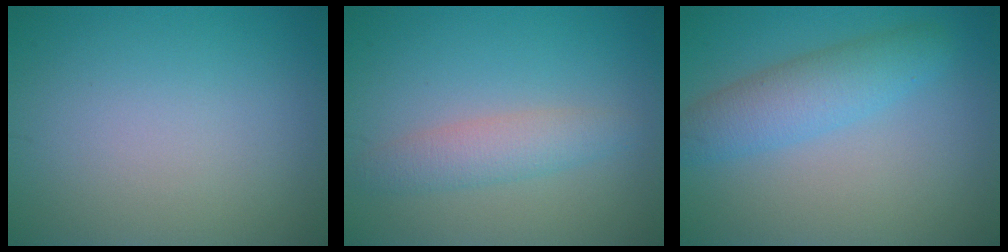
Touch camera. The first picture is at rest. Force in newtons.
{"total": 2.8, "press": 2.8, "slide": 0.1}
{"total": 4.1, "press": 4.1, "slide": 0.1}